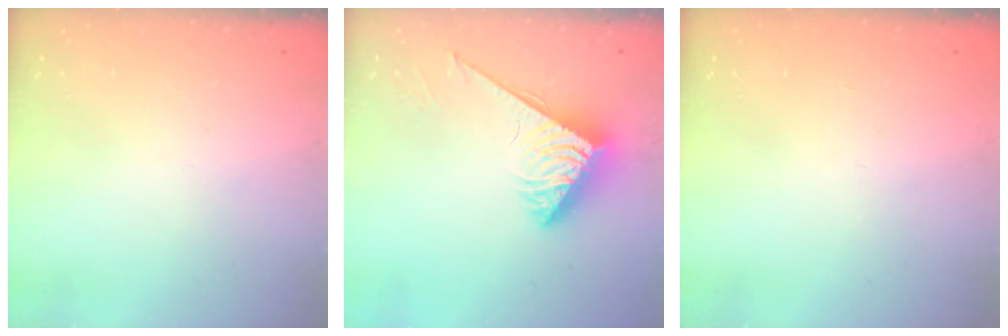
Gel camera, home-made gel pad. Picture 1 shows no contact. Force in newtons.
{"total": 3.9, "press": 3.9, "slide": 0.4}
{"total": 0.0}